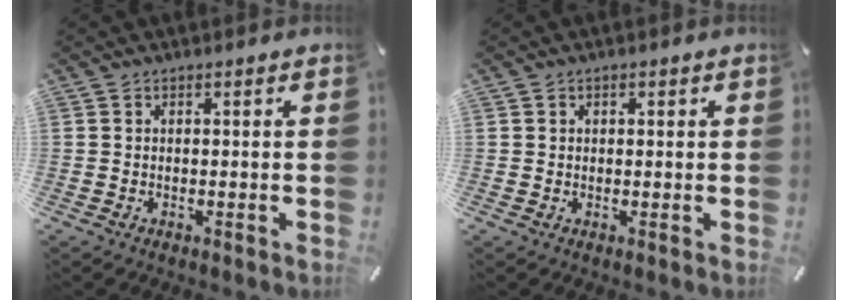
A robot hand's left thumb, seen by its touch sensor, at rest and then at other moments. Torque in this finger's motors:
{"motor_torque": [0.02, -0.27, -0.06, 0.21, -0.09]}